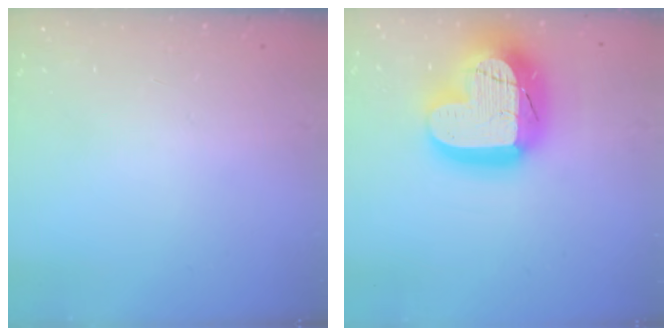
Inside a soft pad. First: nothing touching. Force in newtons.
{"total": 26.0, "press": 25.9, "slide": 2.1}